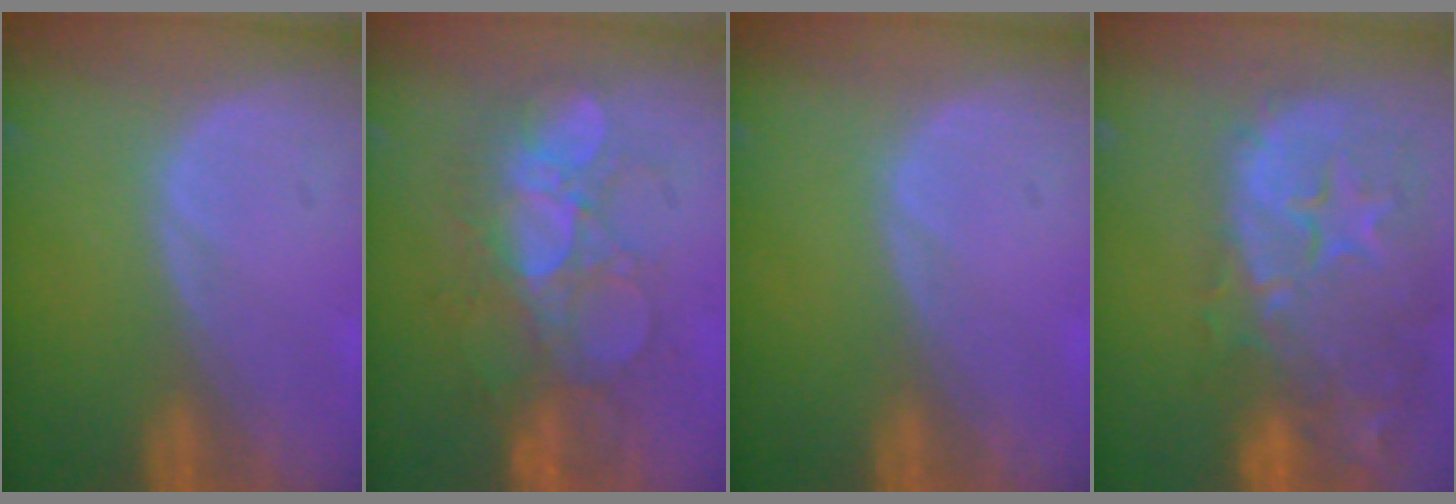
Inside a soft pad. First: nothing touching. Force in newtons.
{"total": 8.7, "press": 8.6, "slide": 1.5}
{"total": 0.0}
{"total": 15.3, "press": 12.2, "slide": 9.2}